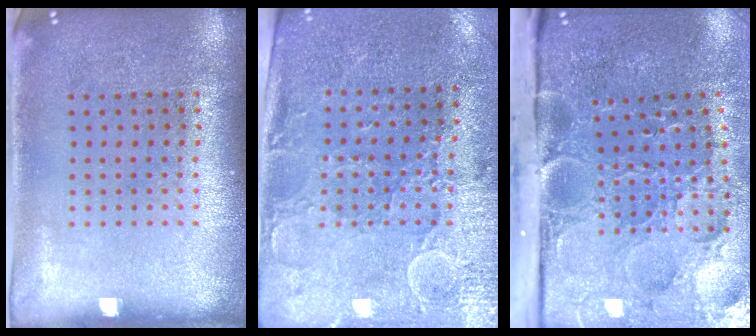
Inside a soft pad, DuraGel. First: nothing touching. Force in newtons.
{"total": 3.0, "press": 2.7, "slide": 1.3}
{"total": 5.4, "press": 4.2, "slide": 3.3}